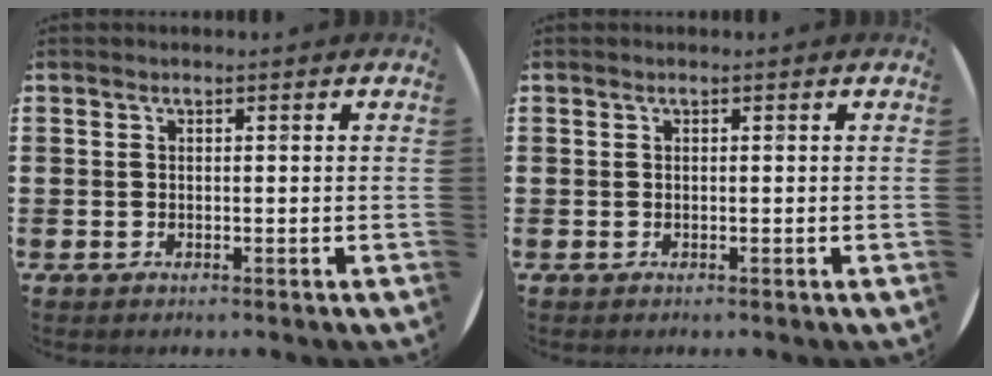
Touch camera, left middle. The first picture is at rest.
{"total": 0.0}